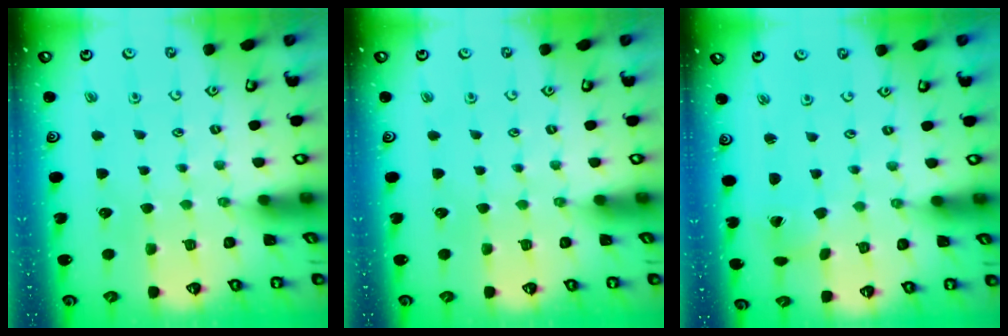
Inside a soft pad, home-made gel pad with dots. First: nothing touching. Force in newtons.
{"total": 0.0}
{"total": 1.5, "press": 1.5, "slide": 0.1}